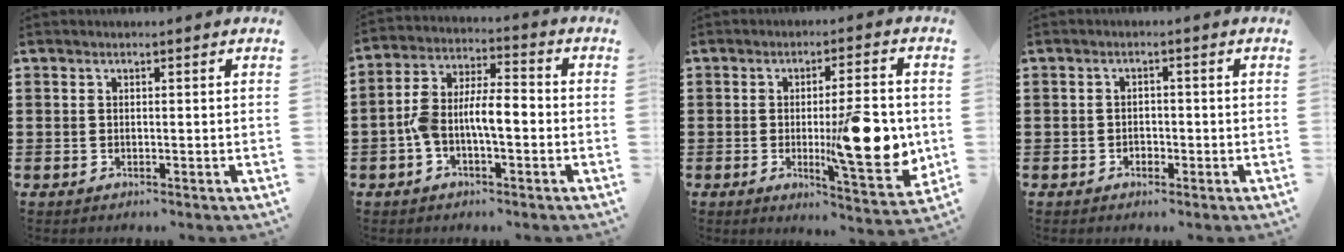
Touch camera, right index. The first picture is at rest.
{"total": 7.0, "force": [-1.9, 3.0, 6.0], "torque": [-0.125, 0.008, -0.040]}
{"total": 14.0, "force": [-1.3, 3.8, 13.5], "torque": [-0.179, -0.012, -0.018]}
{"total": 1.3, "force": [-0.7, 0.9, 0.5], "torque": [-0.013, -0.001, -0.016]}